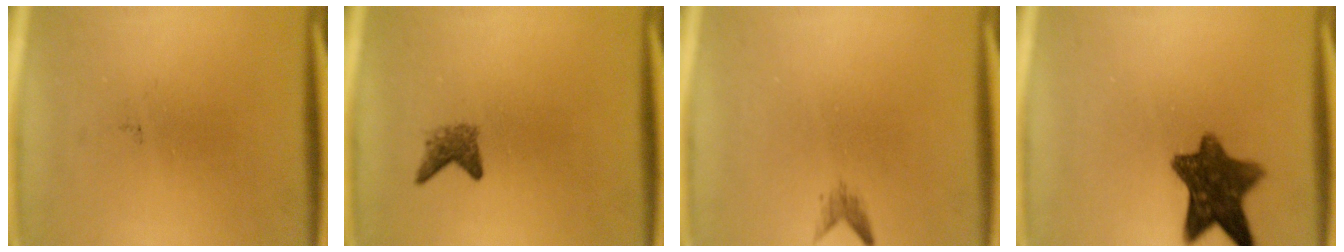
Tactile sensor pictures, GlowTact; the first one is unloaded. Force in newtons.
{"total": 2.0}
{"total": 1.1}
{"total": 9.9}